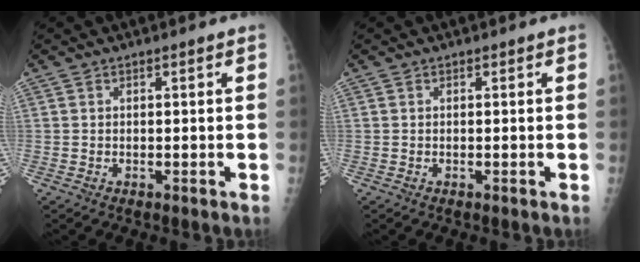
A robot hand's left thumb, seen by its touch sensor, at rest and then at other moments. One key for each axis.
{"total": 0.0}